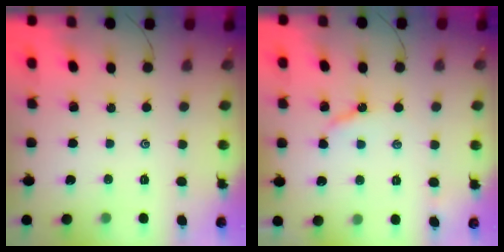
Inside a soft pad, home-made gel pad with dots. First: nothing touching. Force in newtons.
{"total": 4.5, "press": 4.5, "slide": 0.2}